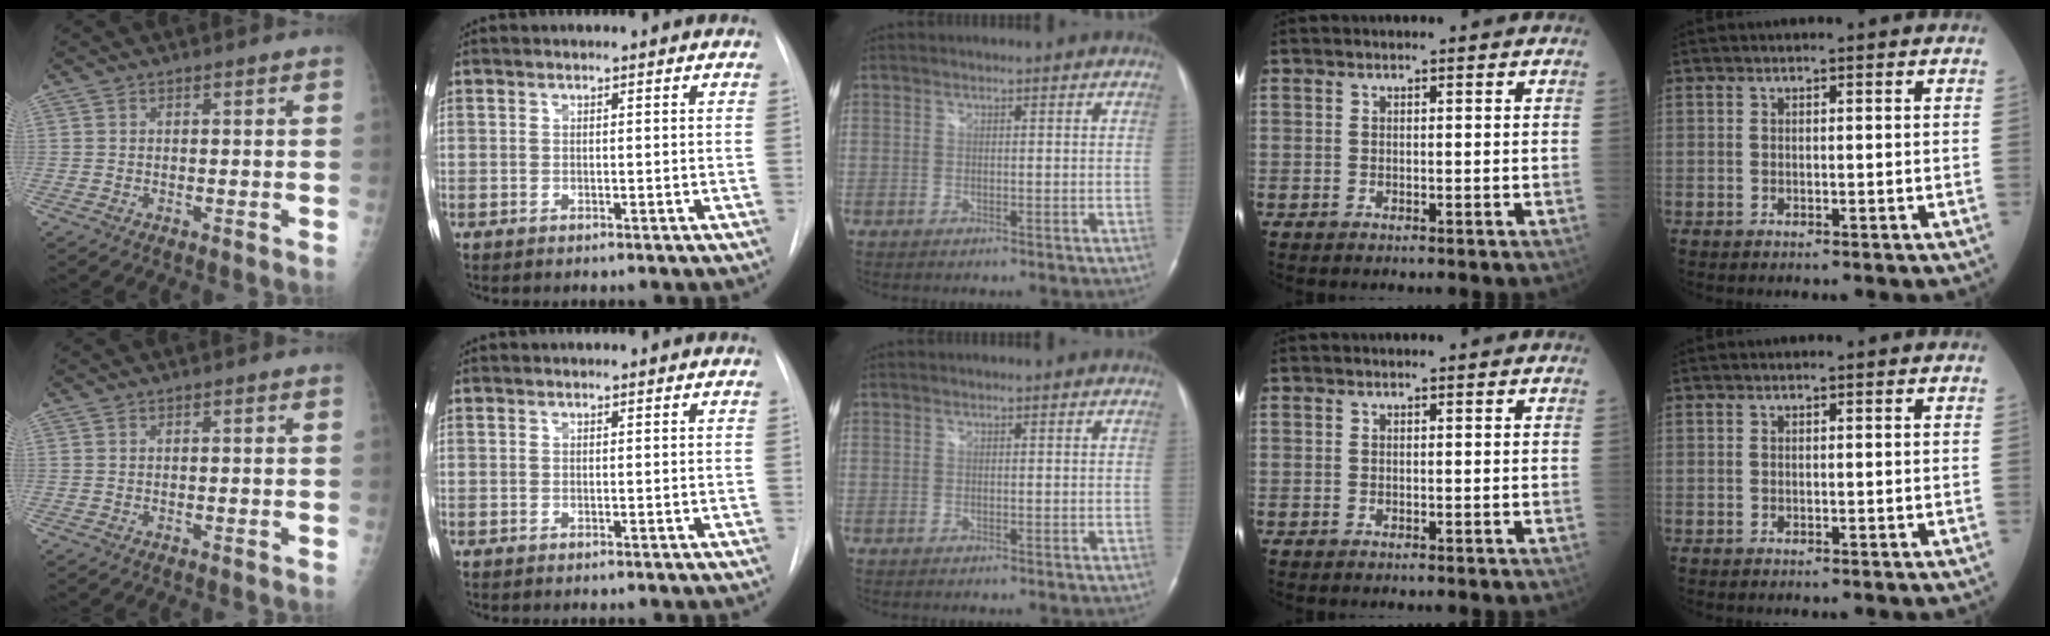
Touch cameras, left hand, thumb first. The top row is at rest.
{}